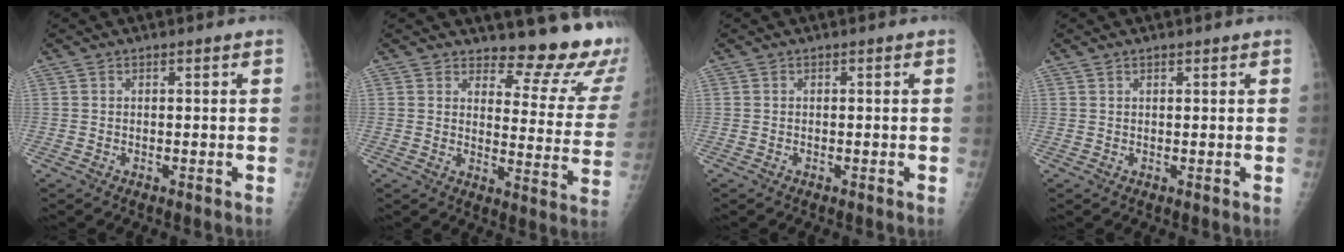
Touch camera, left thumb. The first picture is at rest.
{"total": 15.6, "force": [14.1, 4.2, 5.0], "torque": [-0.017, -0.151, 0.156]}
{"total": 0.0}
{"total": 0.9, "force": [0.7, 0.4, 0.4], "torque": [-0.006, -0.003, 0.011]}